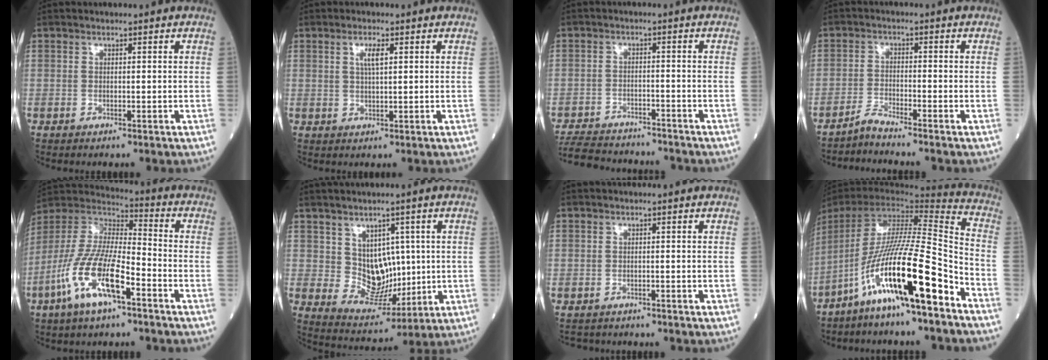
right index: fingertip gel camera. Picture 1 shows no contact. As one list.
[{"total": 2.6, "force": [1.0, 0.4, 2.4], "torque": [-0.048, 0.001, 0.017]}, {"total": 12.3, "force": [-11.3, 3.3, 3.4], "torque": [-0.067, 0.003, -0.167]}, {"total": 3.1, "force": [-2.9, -1.0, 0.4], "torque": [-0.013, -0.015, -0.058]}, {"total": 15.0, "force": [-7.1, 3.9, 12.6], "torque": [-0.272, -0.006, -0.136]}, {"total": 7.6, "force": [1.5, 5.6, 4.9], "torque": [-0.073, 0.006, 0.047]}, {"total": 2.5, "force": [-2.1, 1.3, -0.4], "torque": [-0.002, 0.001, -0.036]}, {"total": 20.6, "force": [-12.0, 0.7, 16.8], "torque": [-0.330, -0.017, -0.225]}]